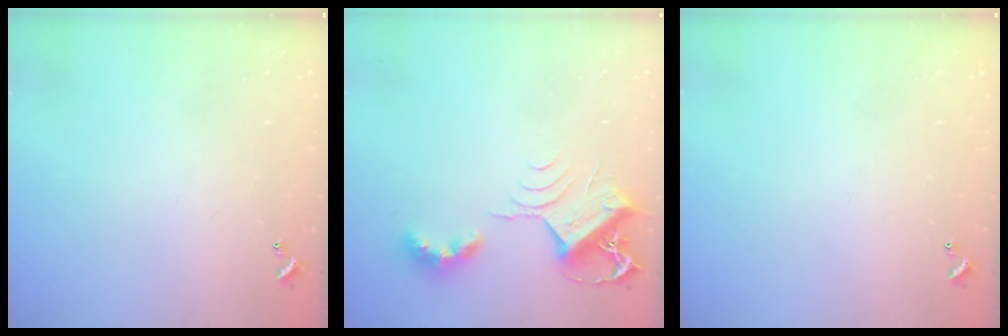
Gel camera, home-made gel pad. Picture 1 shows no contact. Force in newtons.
{"total": 8.2, "press": 8.1, "slide": 0.2}
{"total": 0.0}